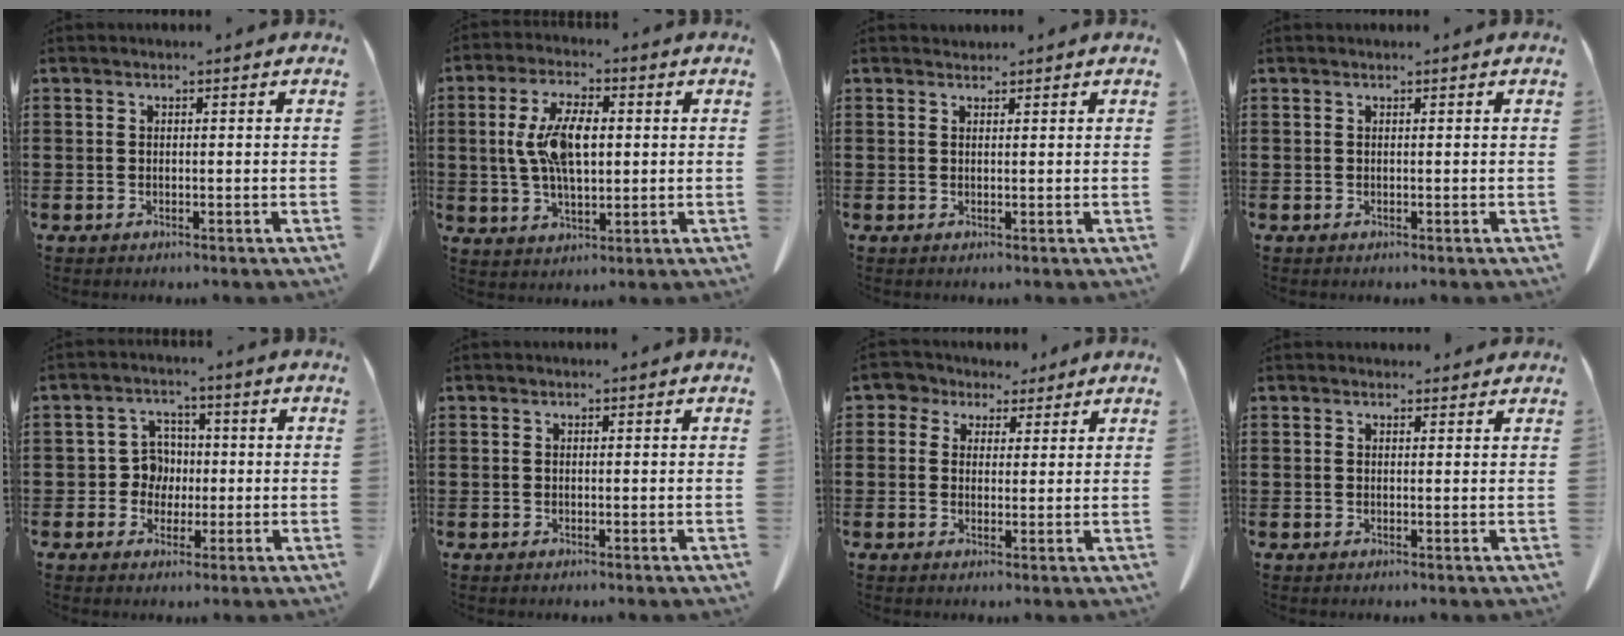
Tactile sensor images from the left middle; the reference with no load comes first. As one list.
[{"total": 9.2, "force": [1.1, 4.1, 8.2], "torque": [-0.171, 0.012, 0.015]}, {"total": 0.9, "force": [0.8, 0.2, 0.1], "torque": [-0.003, 0.001, 0.016]}, {"total": 0.0}, {"total": 4.8, "force": [-0.2, 4.4, 1.8], "torque": [-0.051, 0.014, -0.007]}, {"total": 0.0}, {"total": 4.1, "force": [2.9, 2.8, 0.6], "torque": [-0.026, -0.001, 0.050]}, {"total": 1.3, "force": [1.2, 0.4, 0.2], "torque": [0.000, -0.002, 0.022]}]